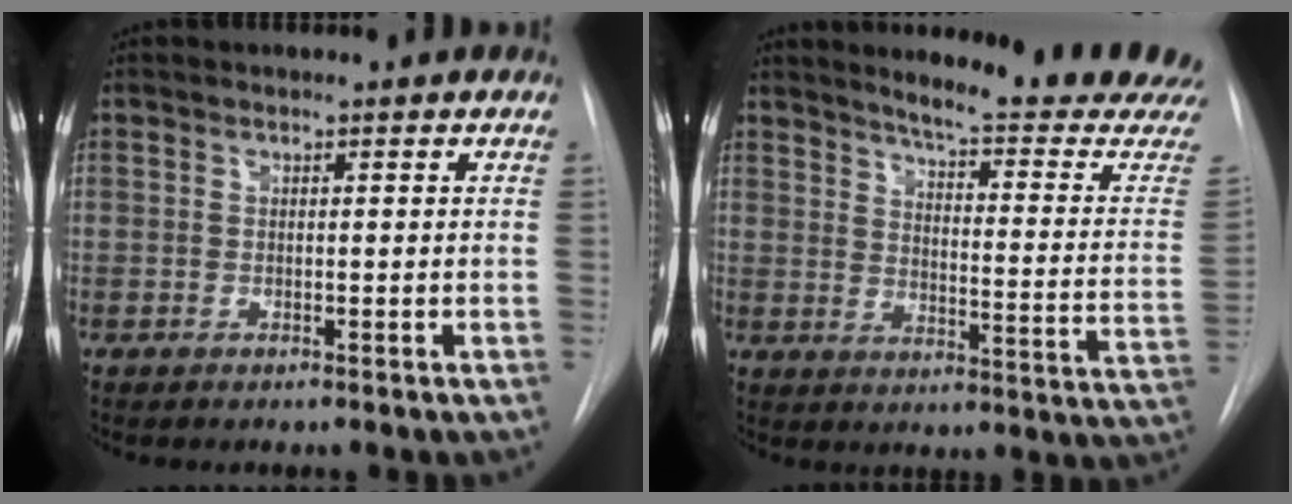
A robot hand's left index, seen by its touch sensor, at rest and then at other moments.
{"total": 22.9, "force": [20.4, 1.3, 10.4], "torque": [-0.141, -0.094, 0.237]}